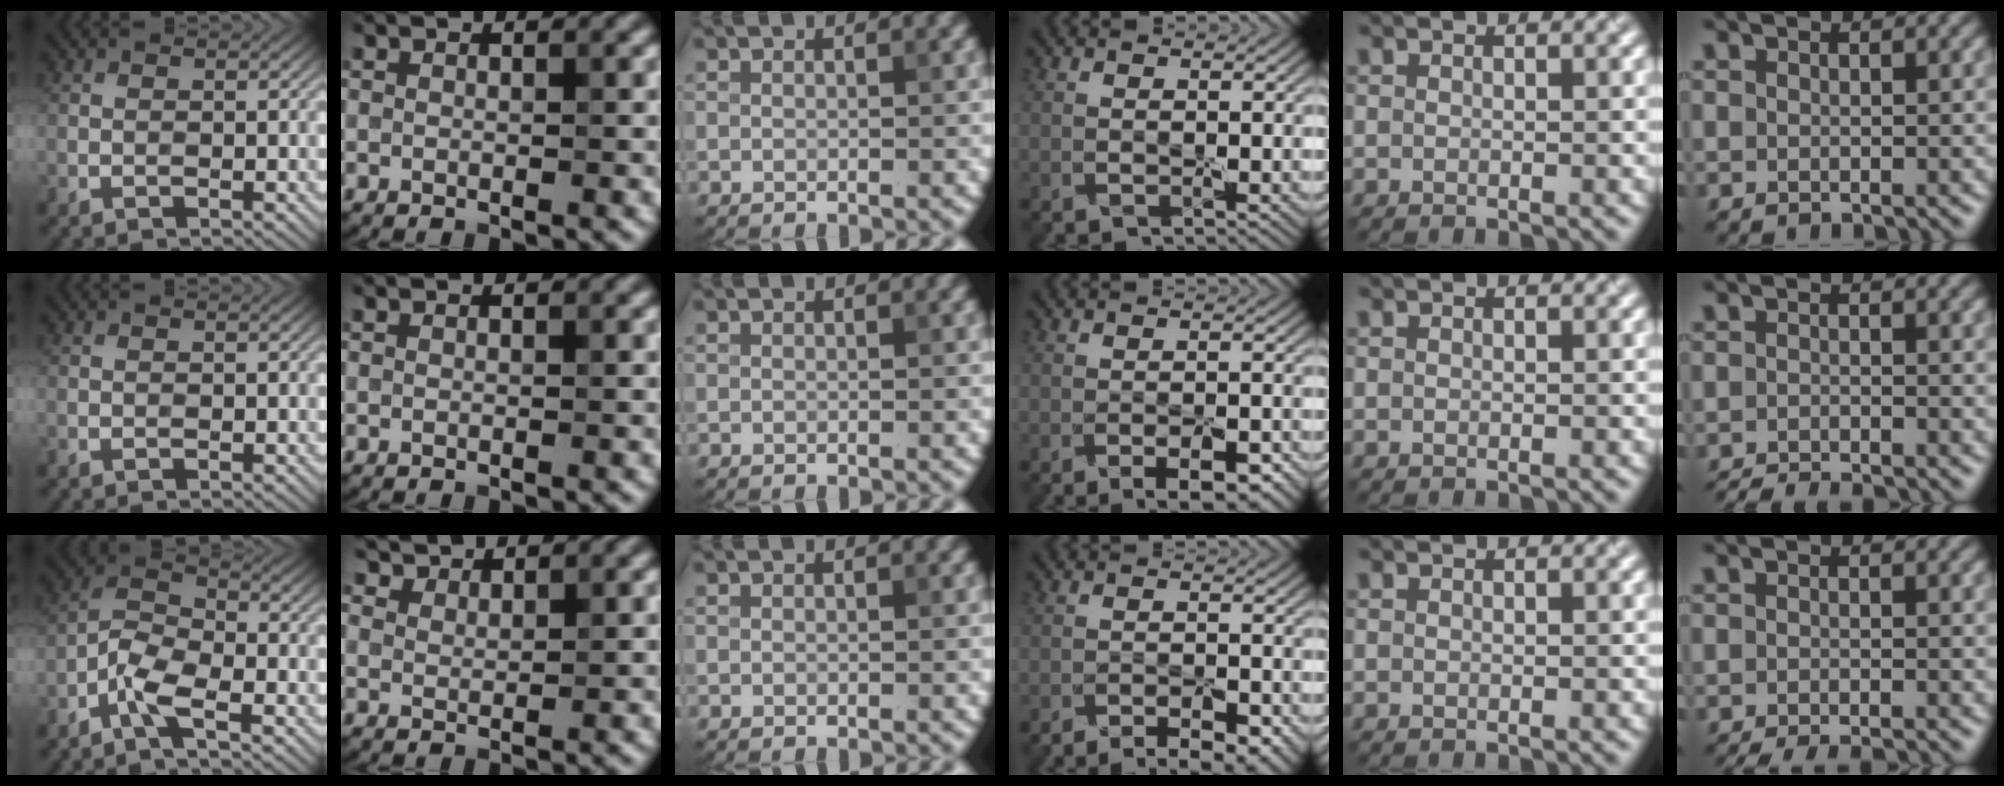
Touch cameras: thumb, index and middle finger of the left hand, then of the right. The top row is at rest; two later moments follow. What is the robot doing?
{"motion": "peel", "object": "small bumper sticker"}